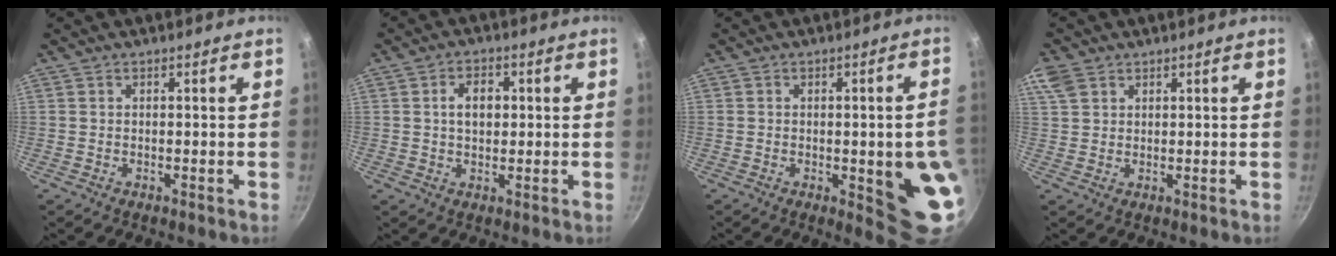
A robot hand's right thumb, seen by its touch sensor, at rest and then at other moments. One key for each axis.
{"total": 4.9, "fx": 0.7, "fy": 3.3, "fz": 3.5, "tx": -0.041, "ty": 0.009, "tz": 0.009}
{"total": 12.2, "fx": -2.0, "fy": 3.4, "fz": 11.5, "tx": -0.105, "ty": 0.005, "tz": -0.019}
{"total": 6.5, "fx": 3.4, "fy": 4.7, "fz": 3.0, "tx": -0.056, "ty": 0.012, "tz": 0.066}